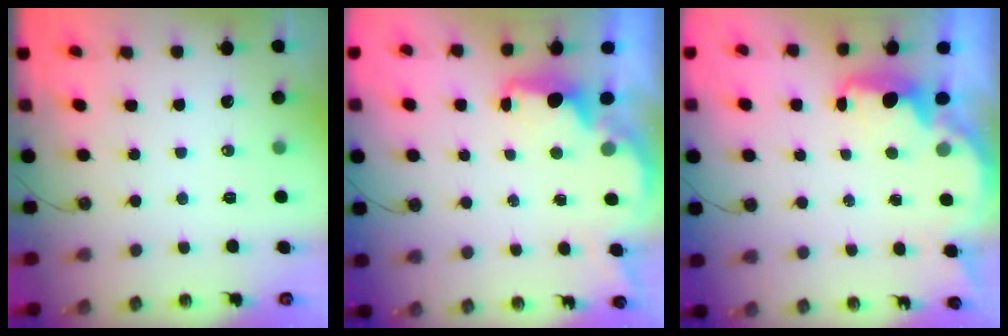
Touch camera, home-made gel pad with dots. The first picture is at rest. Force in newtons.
{"total": 1.9, "press": 1.7, "slide": 0.7}
{"total": 2.2, "press": 2.2, "slide": 0.4}